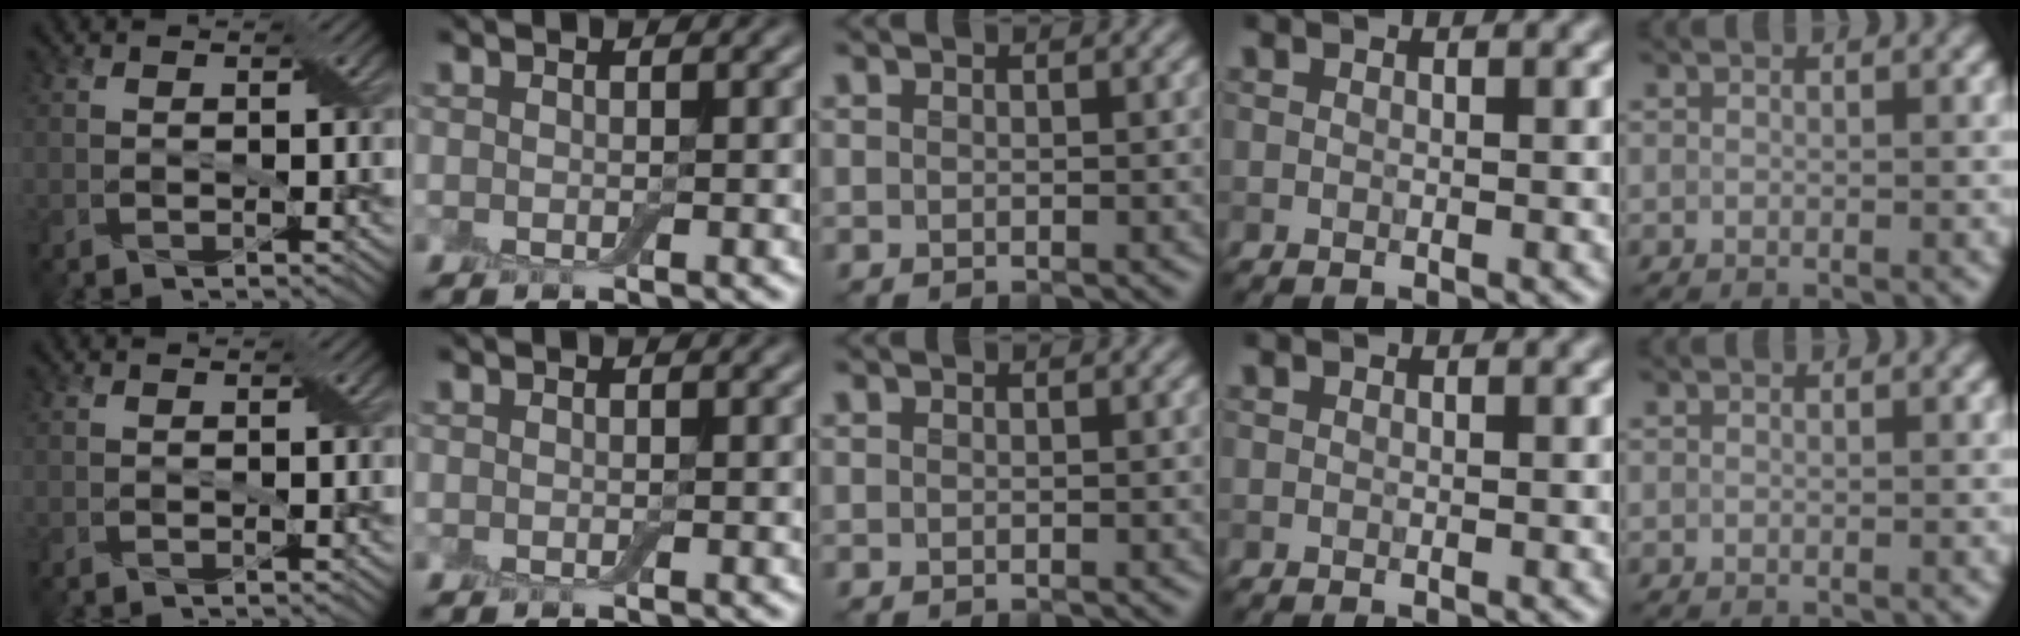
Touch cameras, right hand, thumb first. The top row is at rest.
{}